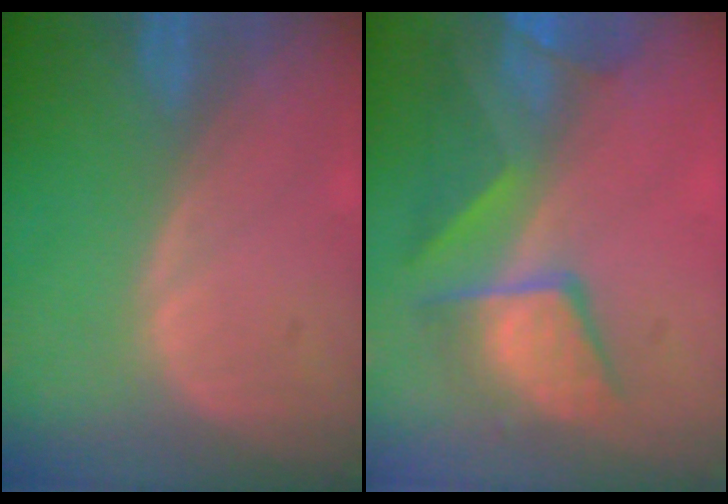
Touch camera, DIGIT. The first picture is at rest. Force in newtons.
{"total": 10.0, "press": 8.7, "slide": 4.9}